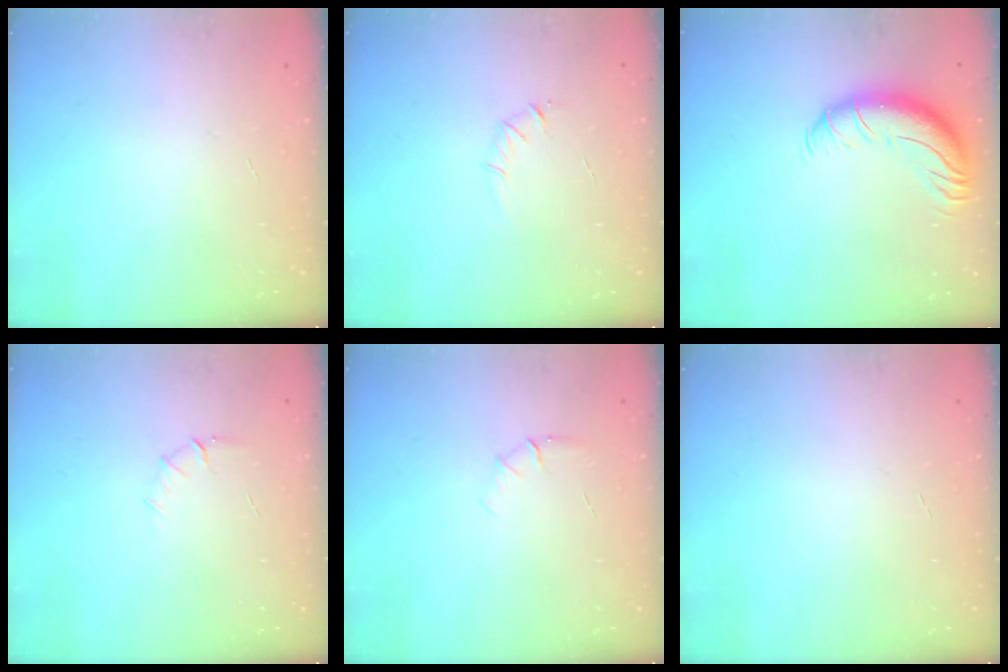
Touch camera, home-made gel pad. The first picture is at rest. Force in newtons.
{"total": 3.3, "press": 3.1, "slide": 1.1}
{"total": 12.4, "press": 12.1, "slide": 2.8}
{"total": 4.6, "press": 4.4, "slide": 1.3}
{"total": 5.2, "press": 4.9, "slide": 1.6}
{"total": 0.0}